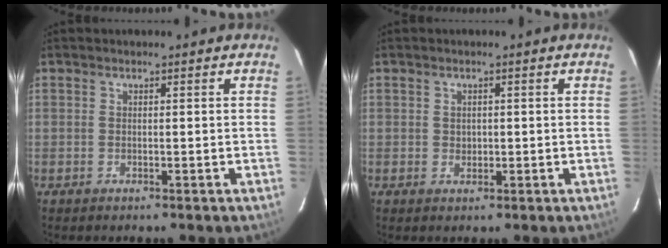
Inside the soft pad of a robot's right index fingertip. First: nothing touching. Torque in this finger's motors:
{"motor_torque": [-0.11, 0.00, -0.07, -0.01]}